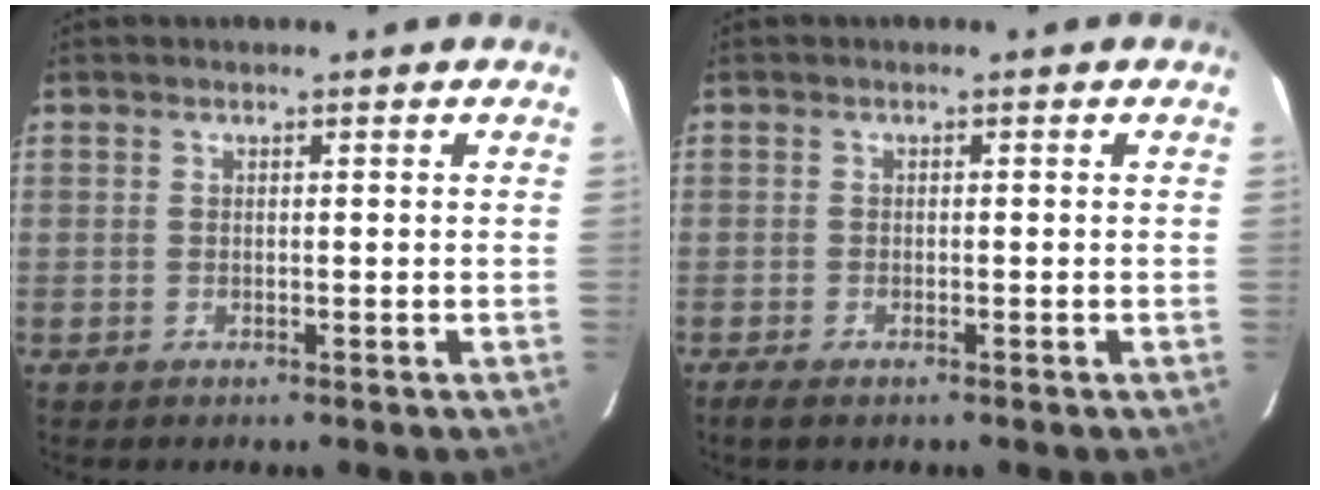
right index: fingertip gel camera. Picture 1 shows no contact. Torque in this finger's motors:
{"motor_torque": [0.09, 0.02, 0.02, 0.02]}